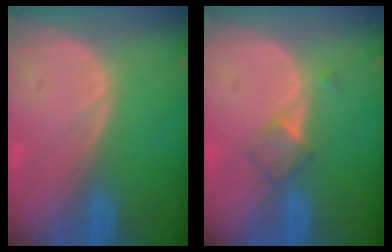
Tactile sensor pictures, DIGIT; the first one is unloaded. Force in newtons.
{"total": 3.0, "press": 2.7, "slide": 1.2}